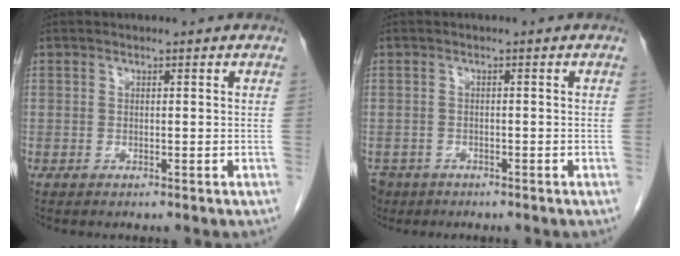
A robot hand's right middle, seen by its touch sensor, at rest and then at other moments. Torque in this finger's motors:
{"motor_torque": [0.45, -0.31, 0.10, 0.01]}